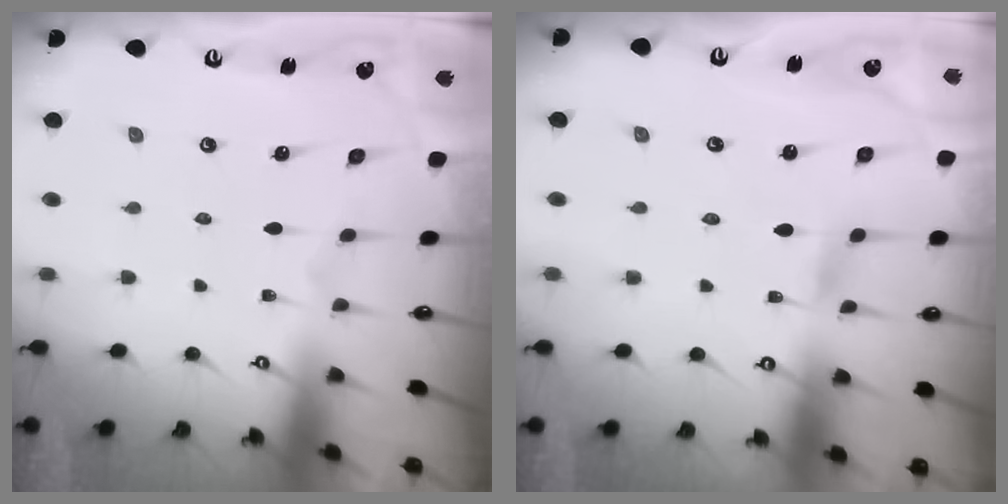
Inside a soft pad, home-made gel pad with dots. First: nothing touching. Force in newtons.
{"total": 1.7, "press": 1.7, "slide": 0.1}